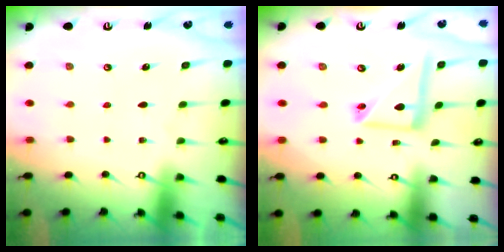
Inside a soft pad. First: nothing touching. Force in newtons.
{"total": 11.7, "press": 11.6, "slide": 1.2}